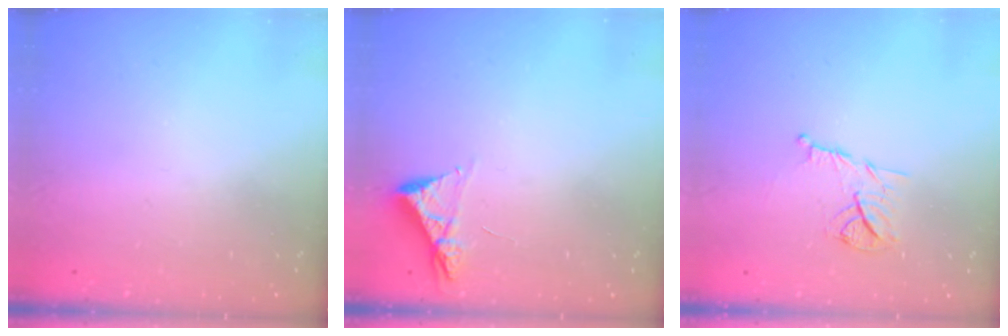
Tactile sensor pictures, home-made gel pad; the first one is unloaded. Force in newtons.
{"total": 4.5, "press": 4.4, "slide": 0.5}
{"total": 8.6, "press": 8.6, "slide": 0.7}